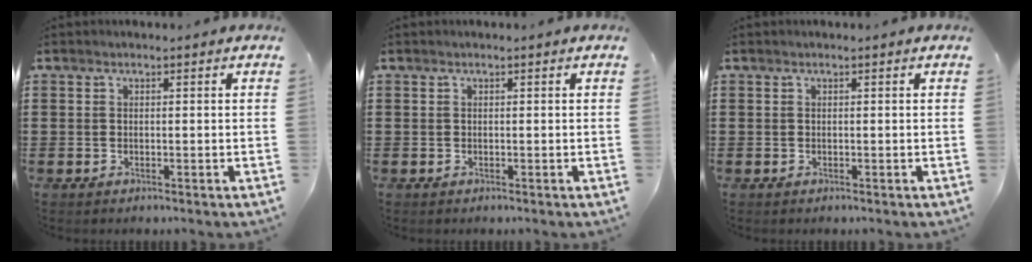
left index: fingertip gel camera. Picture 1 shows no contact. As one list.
[{"total": 0.0}, {"total": 0.0}]